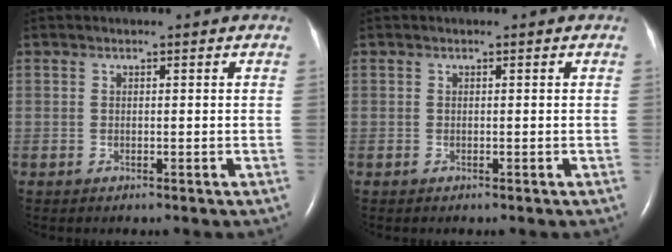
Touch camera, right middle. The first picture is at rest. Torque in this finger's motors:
{"motor_torque": [0.00, -0.01, 0.00, 0.00]}